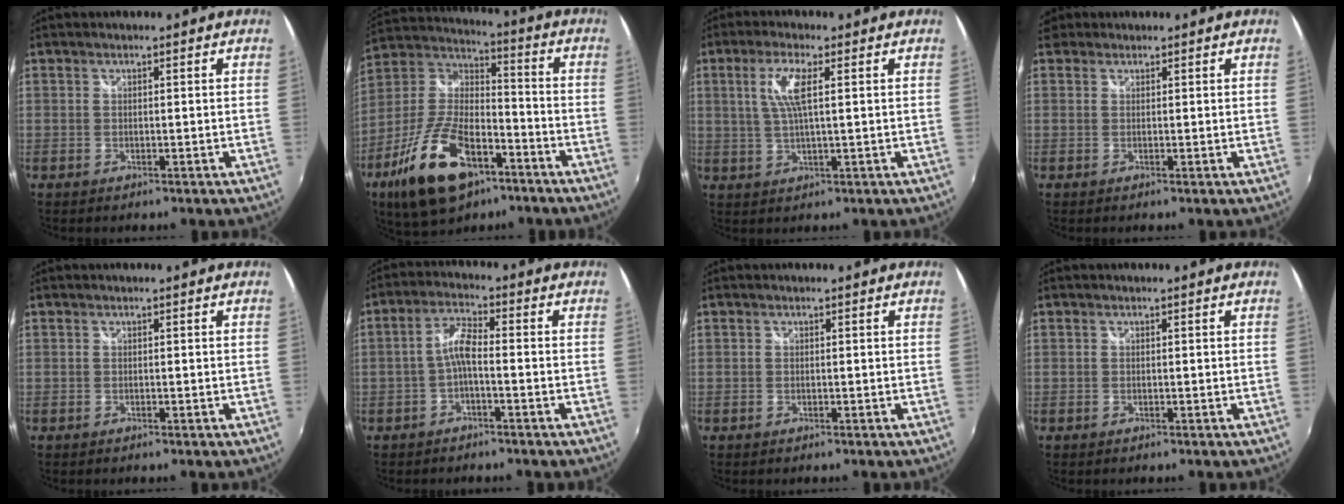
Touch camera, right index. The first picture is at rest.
{"total": 20.5, "force": [-10.8, 9.7, 14.5], "torque": [-0.301, -0.016, -0.188]}
{"total": 5.8, "force": [1.6, 0.7, 5.6], "torque": [-0.111, 0.000, 0.032]}
{"total": 1.5, "force": [0.6, 1.3, 0.2], "torque": [-0.001, 0.003, 0.003]}
{"total": 0.0}
{"total": 4.2, "force": [-1.6, 0.9, 3.8], "torque": [-0.083, 0.011, -0.032]}
{"total": 0.0}
{"total": 0.0}